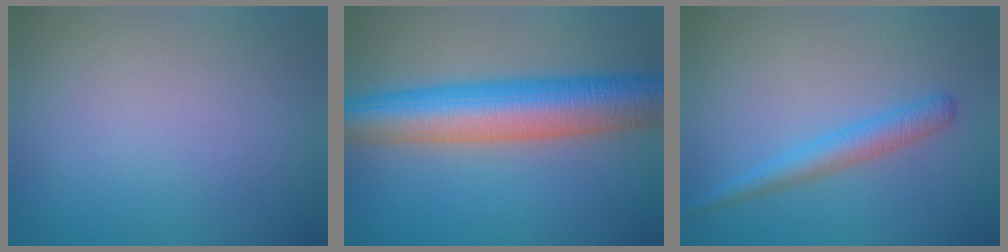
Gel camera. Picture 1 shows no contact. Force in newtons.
{"total": 10.1, "press": 10.1, "slide": 0.3}
{"total": 2.7, "press": 2.6, "slide": 0.1}